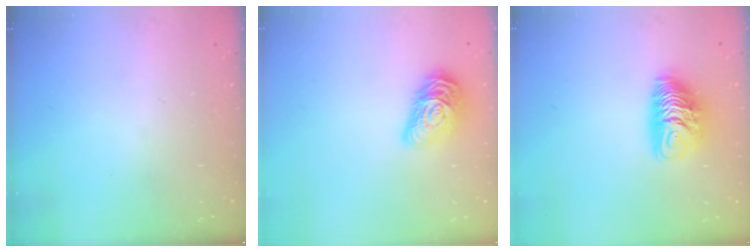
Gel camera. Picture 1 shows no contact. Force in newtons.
{"total": 14.0, "press": 14.0, "slide": 0.4}
{"total": 10.2, "press": 10.2, "slide": 0.9}